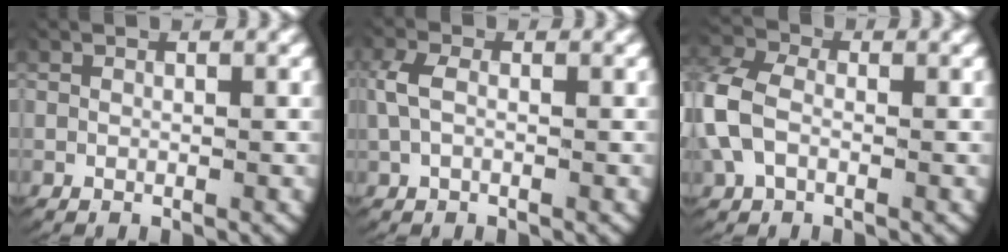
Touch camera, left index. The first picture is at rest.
{"total": 2.1, "force": [0.1, 1.2, 1.7], "torque": [-0.060, -0.004, 0.007]}
{"total": 5.1, "force": [-0.1, 4.2, 3.0], "torque": [-0.090, -0.001, -0.006]}